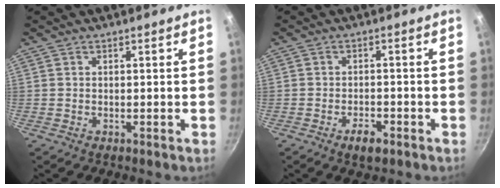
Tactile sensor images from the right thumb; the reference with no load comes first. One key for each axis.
{"total": 3.7, "fx": -2.2, "fy": 1.7, "fz": 2.4, "tx": -0.032, "ty": 0.014, "tz": -0.036}